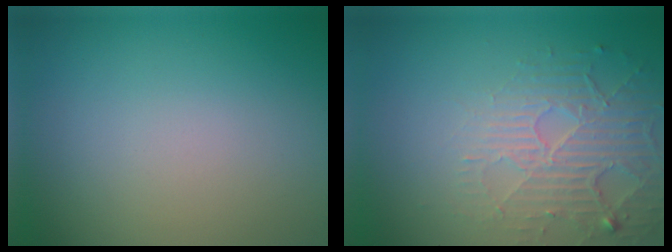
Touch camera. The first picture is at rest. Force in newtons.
{"total": 5.2, "press": 3.3, "slide": 4.1}